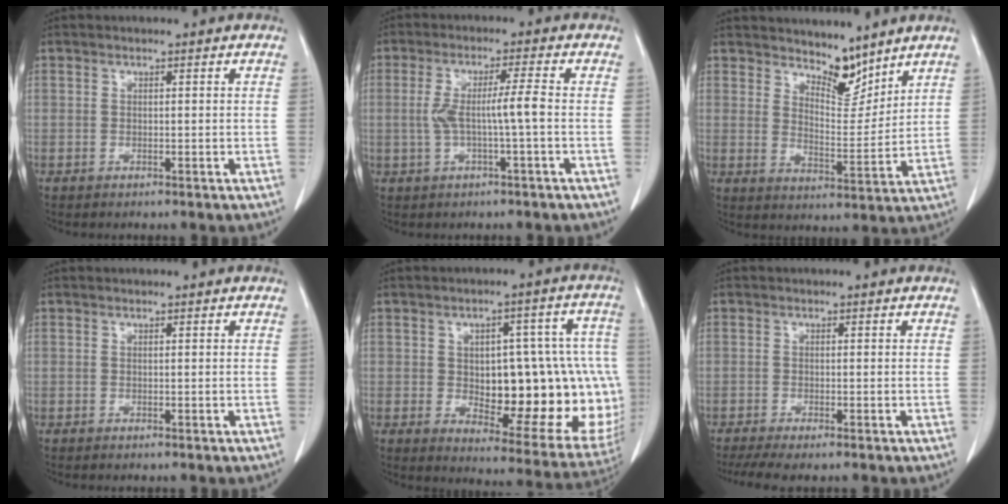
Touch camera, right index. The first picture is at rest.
{"total": 5.3, "force": [-0.6, -0.3, 5.3], "torque": [-0.103, 0.010, -0.009]}
{"total": 6.7, "force": [5.9, 2.0, 2.6], "torque": [-0.039, -0.012, 0.107]}
{"total": 0.0}
{"total": 22.8, "force": [-1.3, 9.3, 20.8], "torque": [-0.192, 0.034, 0.018]}
{"total": 5.2, "force": [-4.1, 0.5, 3.2], "torque": [-0.050, -0.013, -0.066]}